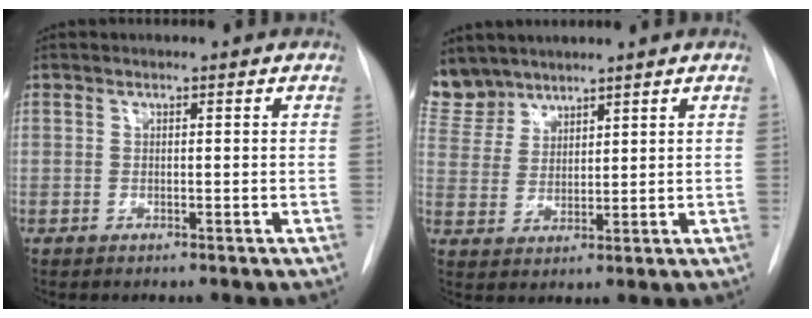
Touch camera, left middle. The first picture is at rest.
{"total": 7.0, "force": [6.4, 3.0, 0.1], "torque": [-0.001, 0.006, 0.138]}